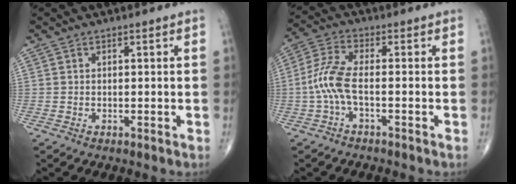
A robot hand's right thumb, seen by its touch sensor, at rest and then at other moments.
{"total": 6.7, "force": [-1.5, 2.1, 6.2], "torque": [-0.159, 0.019, -0.038]}